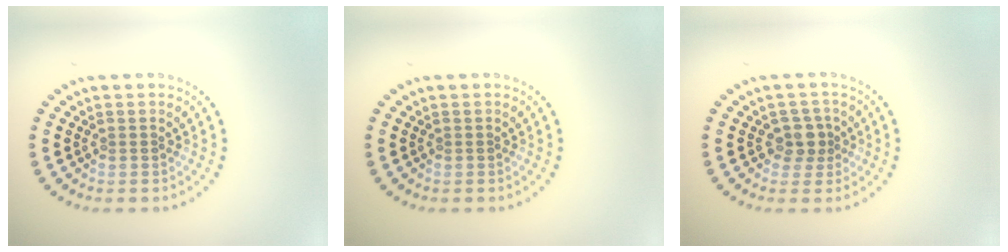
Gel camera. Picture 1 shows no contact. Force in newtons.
{"total": 0.0}
{"total": 2.0, "press": 1.7, "slide": 1.1}